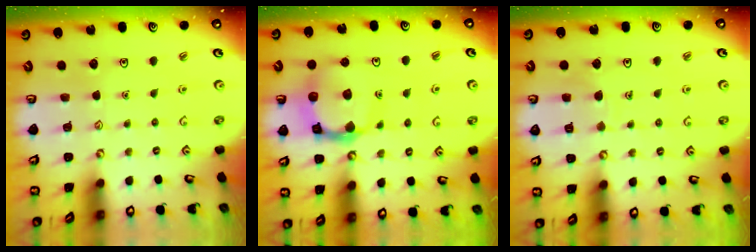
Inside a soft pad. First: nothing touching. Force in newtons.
{"total": 13.0, "press": 12.9, "slide": 1.5}
{"total": 4.9, "press": 4.9, "slide": 0.3}